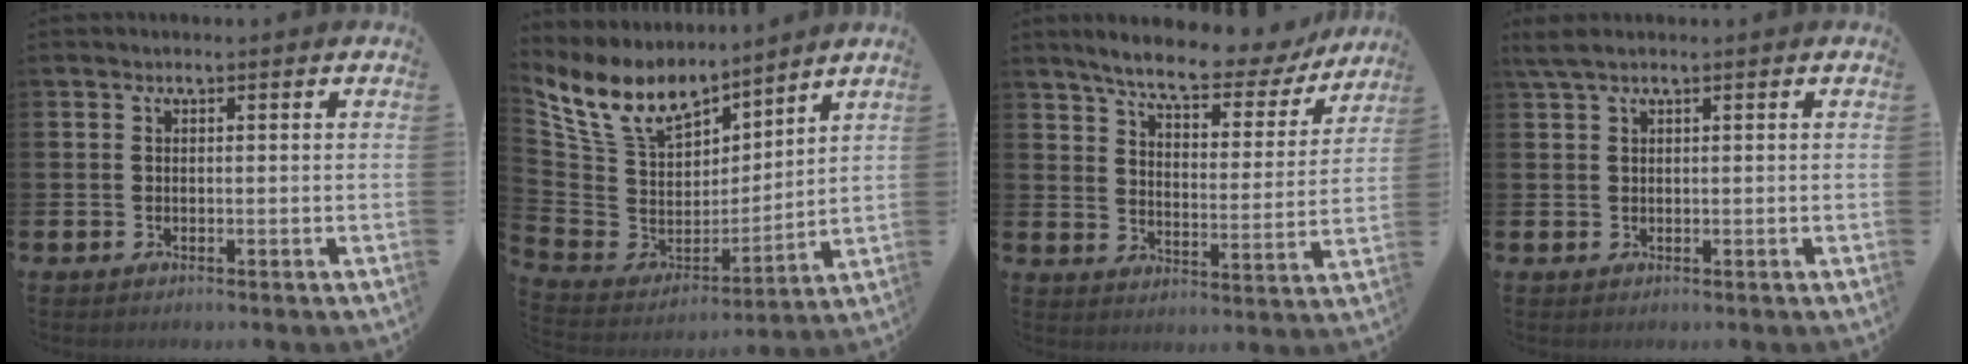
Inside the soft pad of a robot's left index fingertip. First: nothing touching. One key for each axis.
{"total": 10.8, "fx": 9.0, "fy": 4.9, "fz": 3.5, "tx": -0.129, "ty": -0.055, "tz": 0.168}
{"total": 7.9, "fx": 6.9, "fy": 1.7, "fz": 3.4, "tx": -0.093, "ty": -0.040, "tz": 0.115}
{"total": 1.9, "fx": 1.2, "fy": 0.3, "fz": 1.4, "tx": -0.035, "ty": 0.006, "tz": 0.023}